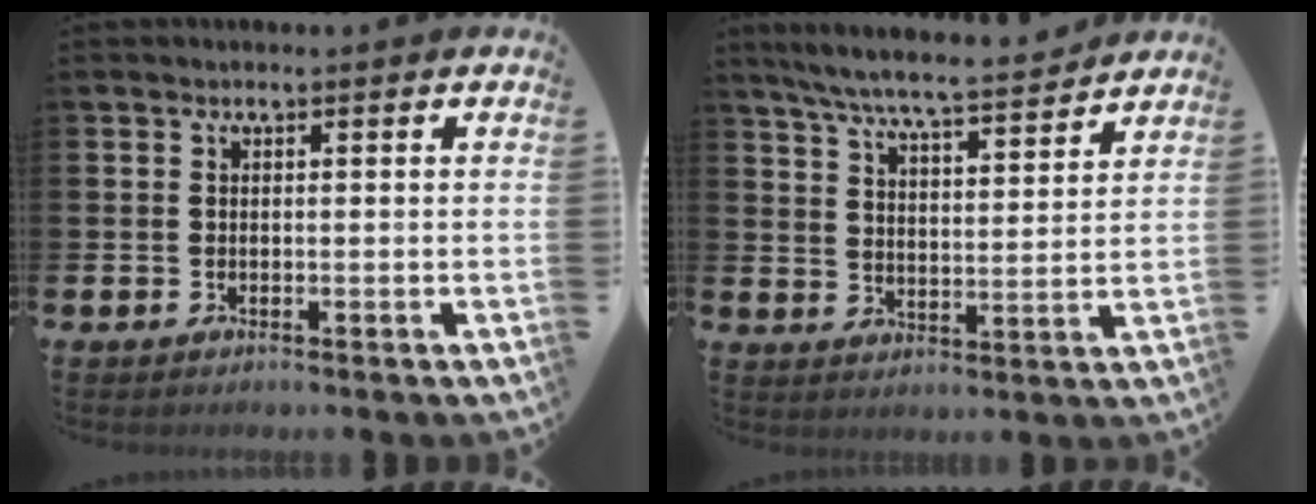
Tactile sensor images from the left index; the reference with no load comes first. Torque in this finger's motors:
{"motor_torque": [1.00, -1.03, 0.64, 0.19]}